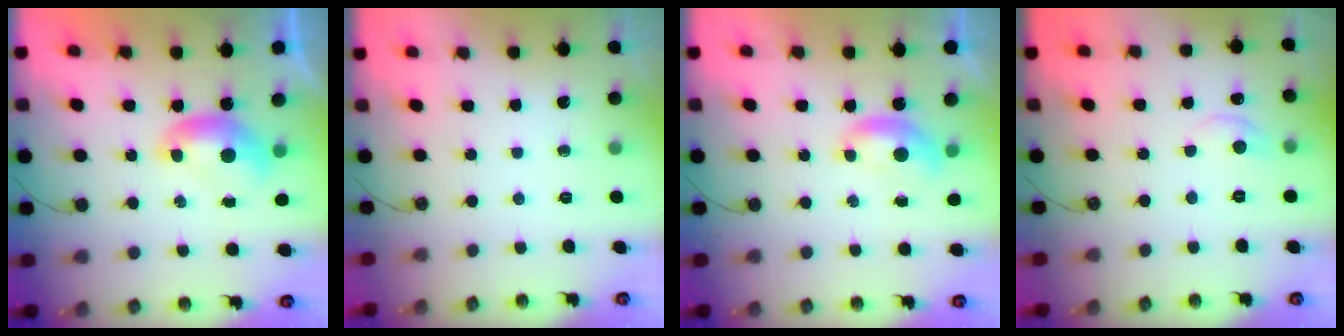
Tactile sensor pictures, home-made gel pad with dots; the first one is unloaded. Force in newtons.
{"total": 0.0}
{"total": 0.0}
{"total": 0.5, "press": 0.2, "slide": 0.5}